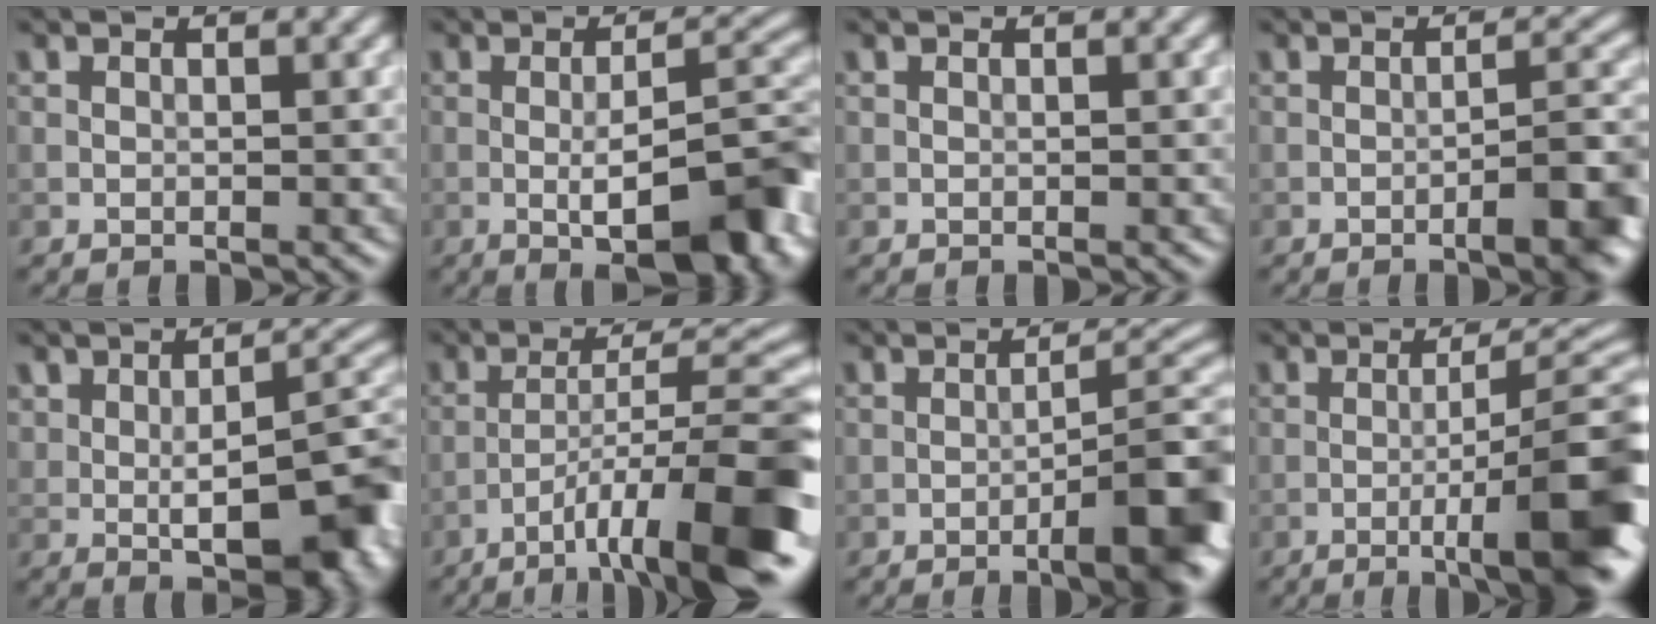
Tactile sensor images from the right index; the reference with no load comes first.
{"total": 9.8, "force": [-2.8, 2.9, 8.9], "torque": [-0.120, 0.005, -0.039]}
{"total": 0.0}
{"total": 5.7, "force": [-2.5, 1.4, 4.9], "torque": [-0.059, 0.013, -0.035]}
{"total": 8.6, "force": [-1.3, 4.0, 7.6], "torque": [-0.105, 0.000, -0.016]}
{"total": 12.4, "force": [-6.6, 2.7, 10.1], "torque": [-0.157, 0.012, -0.101]}
{"total": 9.4, "force": [-3.8, 2.3, 8.3], "torque": [-0.100, 0.010, -0.049]}
{"total": 11.7, "force": [-3.6, 2.5, 10.9], "torque": [-0.143, 0.007, -0.047]}